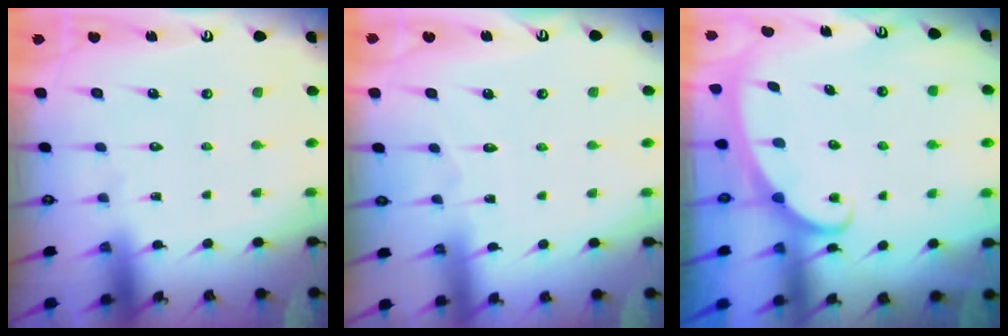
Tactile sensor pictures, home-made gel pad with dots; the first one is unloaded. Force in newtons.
{"total": 2.9, "press": 2.9, "slide": 0.3}
{"total": 2.5, "press": 2.5, "slide": 0.3}